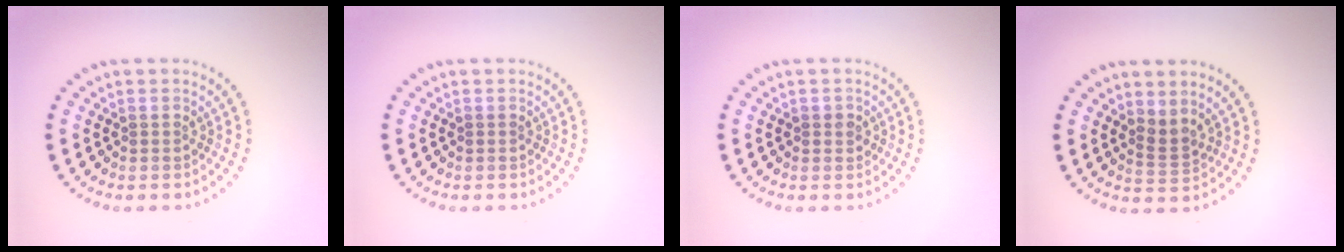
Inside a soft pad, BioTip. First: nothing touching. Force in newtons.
{"total": 0.0}
{"total": 1.1, "press": 1.0, "slide": 0.4}
{"total": 1.7, "press": 1.3, "slide": 1.1}